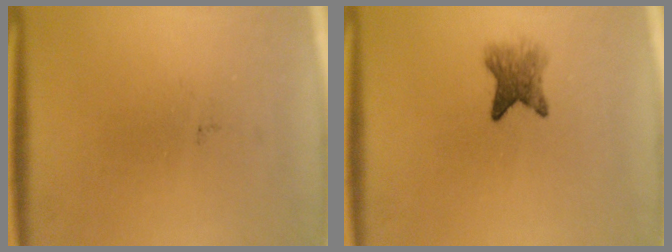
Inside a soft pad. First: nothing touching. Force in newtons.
{"total": 3.9}